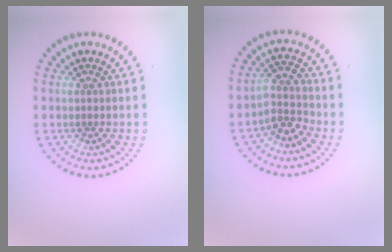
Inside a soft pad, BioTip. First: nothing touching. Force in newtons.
{"total": 2.6, "press": 2.0, "slide": 1.7}